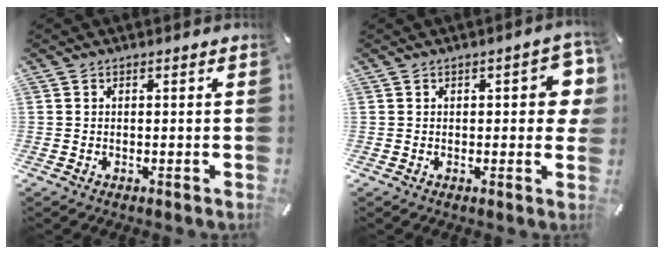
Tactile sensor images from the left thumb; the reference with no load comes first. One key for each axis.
{"total": 7.2, "fx": 0.8, "fy": 3.1, "fz": 6.4, "tx": -0.068, "ty": -0.007, "tz": 0.007}